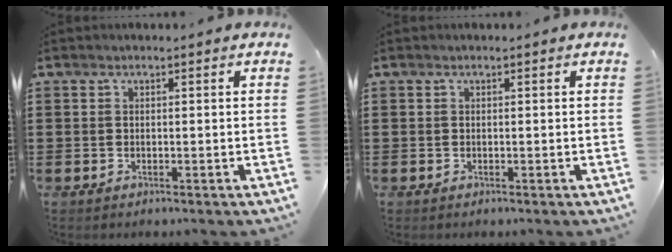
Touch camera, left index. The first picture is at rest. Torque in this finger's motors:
{"motor_torque": [0.00, 0.00, 0.00, 0.00]}